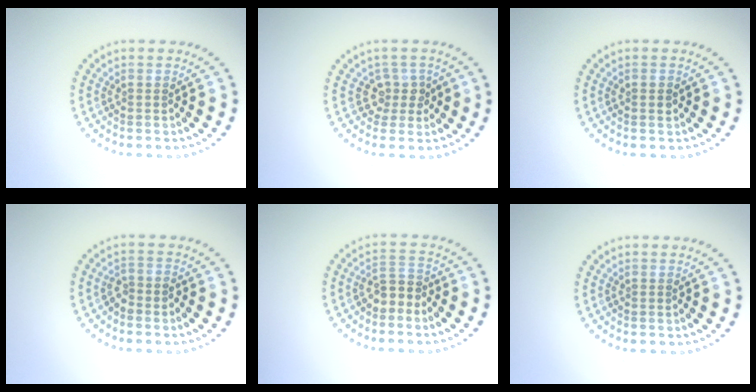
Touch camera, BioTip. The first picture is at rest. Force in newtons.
{"total": 2.0, "press": 1.5, "slide": 1.3}
{"total": 1.0, "press": 1.0, "slide": 0.1}
{"total": 1.4, "press": 1.1, "slide": 0.8}
{"total": 2.0, "press": 1.8, "slide": 0.9}
{"total": 0.0}